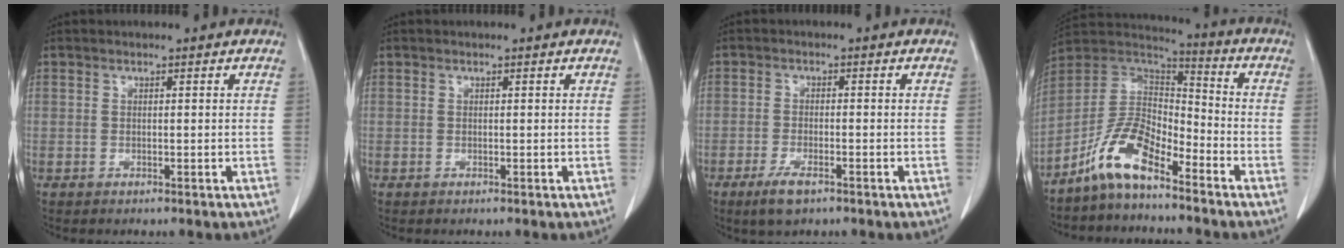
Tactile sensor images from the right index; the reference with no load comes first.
{"total": 0.0}
{"total": 4.1, "force": [-2.7, 1.1, 2.9], "torque": [-0.064, -0.005, -0.044]}
{"total": 10.5, "force": [-7.2, 3.6, 6.8], "torque": [-0.149, 0.024, -0.142]}